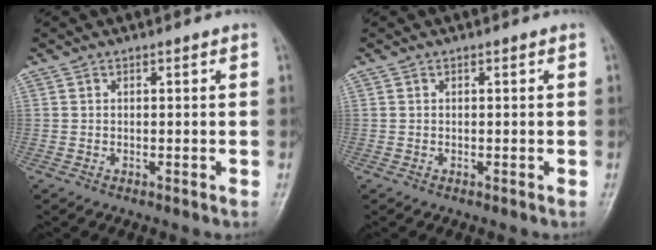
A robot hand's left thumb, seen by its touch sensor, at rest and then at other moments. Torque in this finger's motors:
{"motor_torque": [0.00, 0.00, 0.00, 0.00, 0.00]}